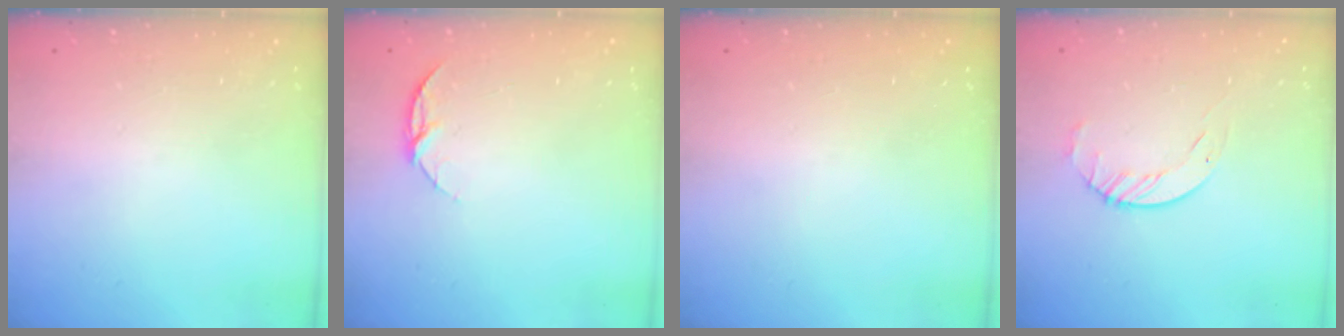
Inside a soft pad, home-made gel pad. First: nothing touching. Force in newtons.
{"total": 6.9, "press": 6.9, "slide": 0.8}
{"total": 0.0}
{"total": 3.5, "press": 3.4, "slide": 0.4}